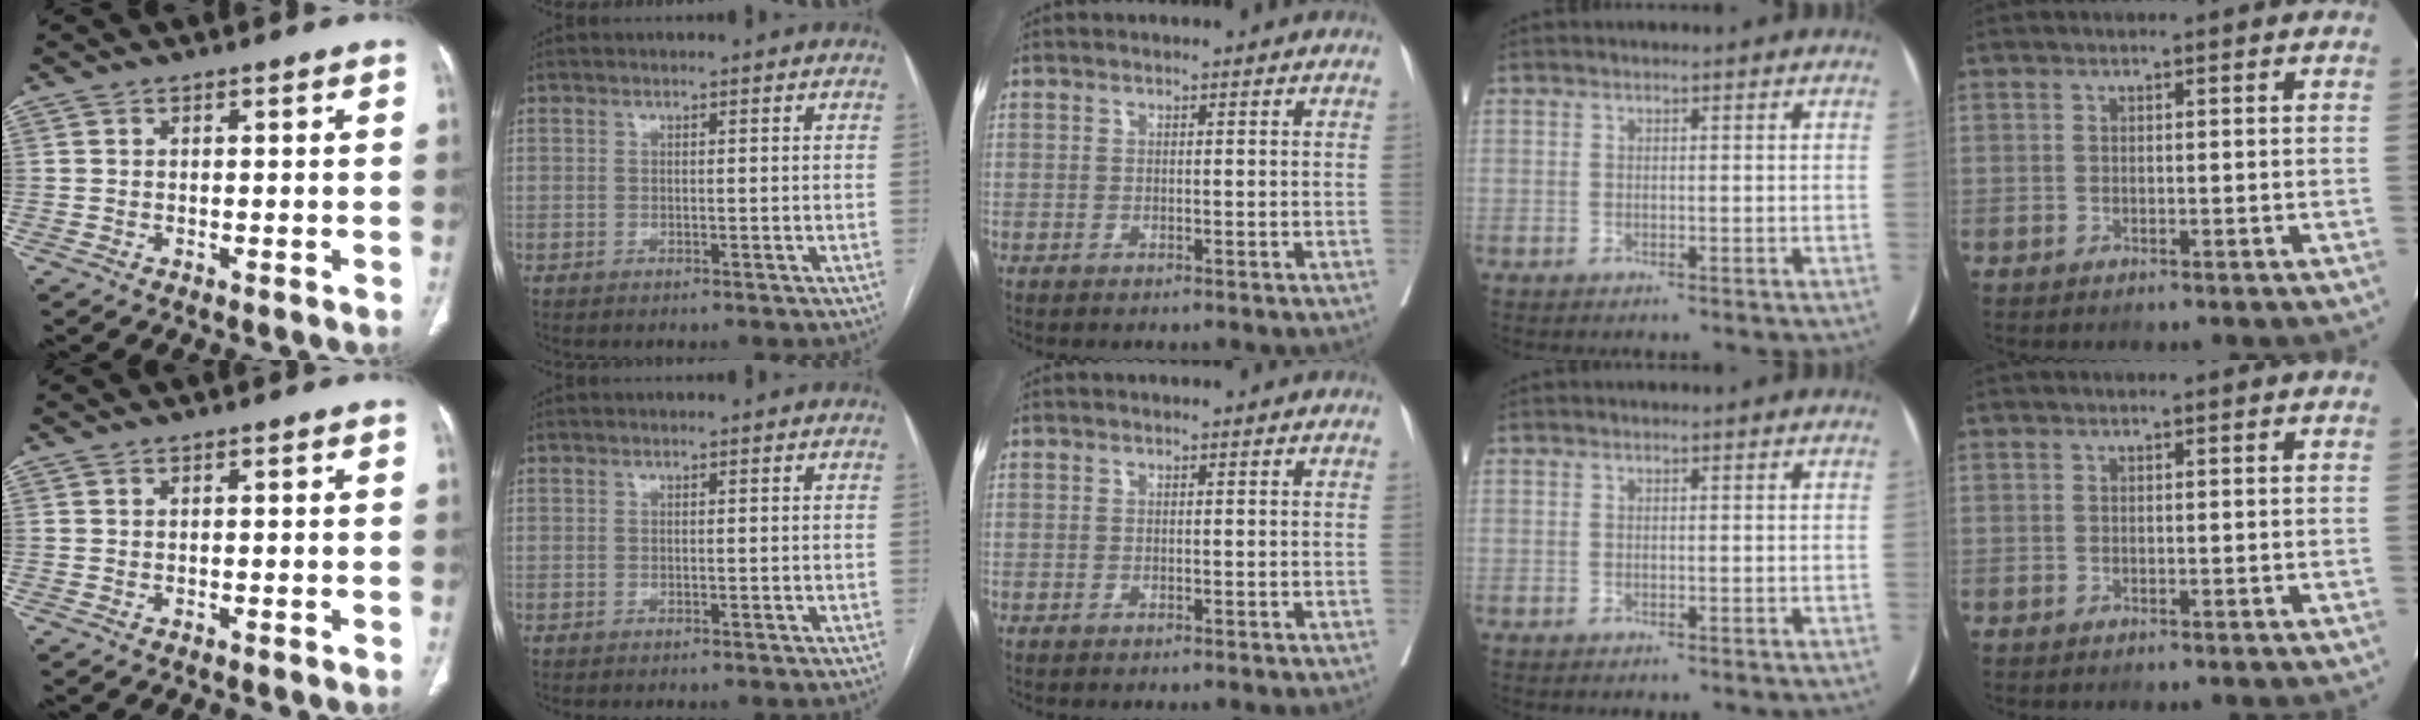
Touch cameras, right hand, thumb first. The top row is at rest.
{}